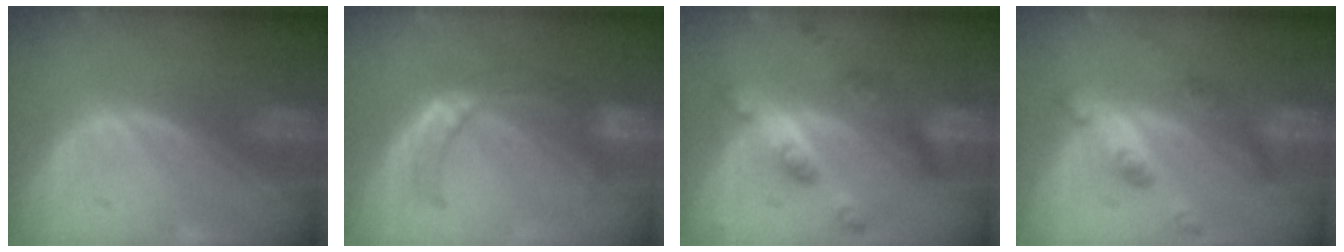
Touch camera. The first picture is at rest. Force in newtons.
{"total": 6.8, "press": 6.6, "slide": 1.9}
{"total": 7.1, "press": 7.0, "slide": 0.6}
{"total": 6.1, "press": 5.4, "slide": 2.9}